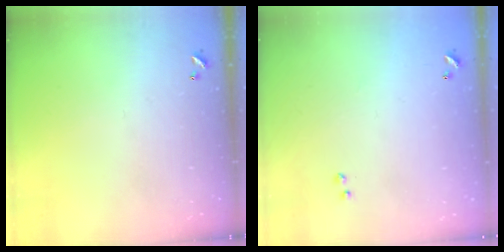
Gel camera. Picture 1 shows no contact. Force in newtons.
{"total": 8.2, "press": 8.2, "slide": 0.5}